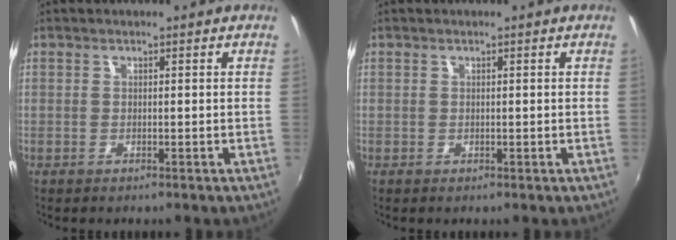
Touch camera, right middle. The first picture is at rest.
{"total": 0.0}